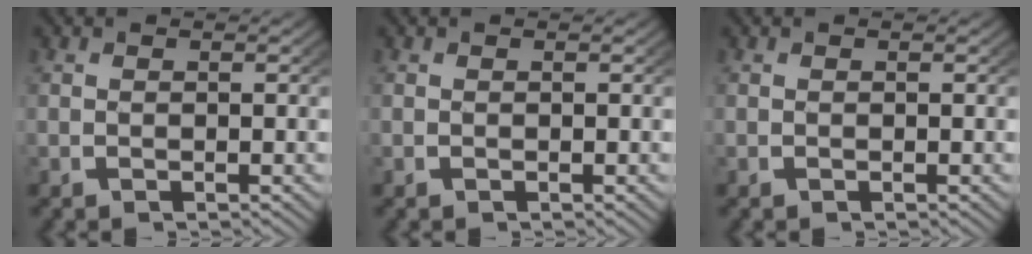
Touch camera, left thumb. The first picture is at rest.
{"total": 0.0}
{"total": 0.0}